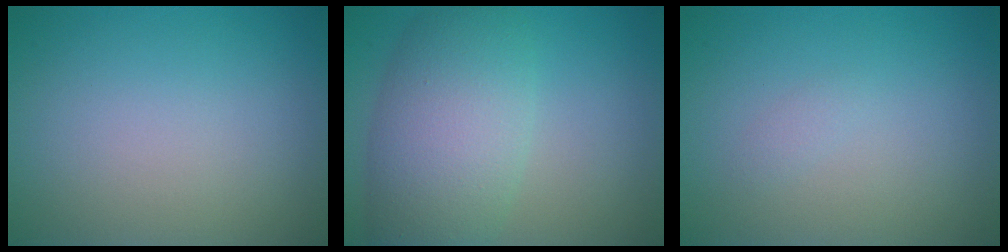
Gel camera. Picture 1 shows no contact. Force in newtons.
{"total": 7.6, "press": 7.6, "slide": 0.3}
{"total": 0.6, "press": 0.6, "slide": 0.0}